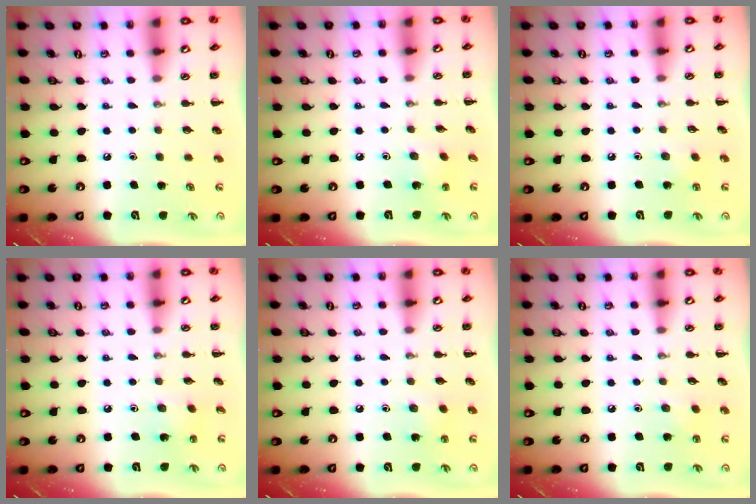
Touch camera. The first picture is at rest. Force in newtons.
{"total": 1.8, "press": 1.6, "slide": 0.7}
{"total": 2.5, "press": 2.3, "slide": 0.7}
{"total": 2.2, "press": 2.0, "slide": 0.7}
{"total": 2.6, "press": 2.5, "slide": 0.7}
{"total": 3.0, "press": 2.8, "slide": 1.0}